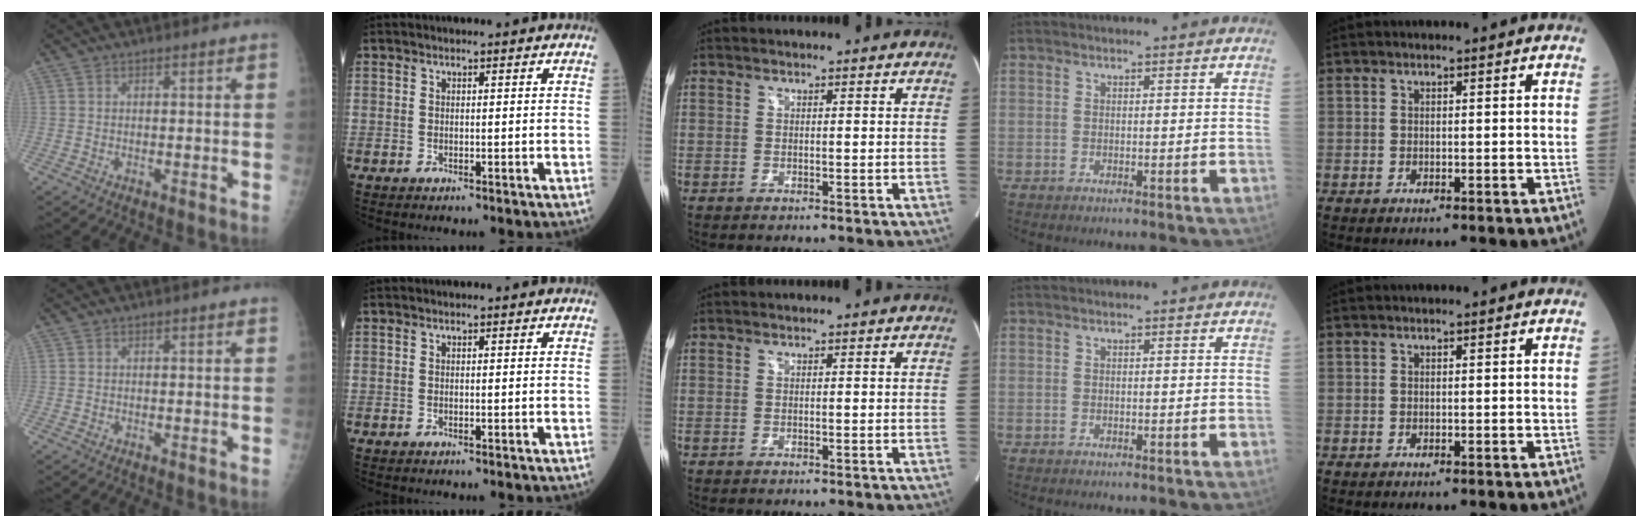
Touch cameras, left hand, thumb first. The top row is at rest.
{}